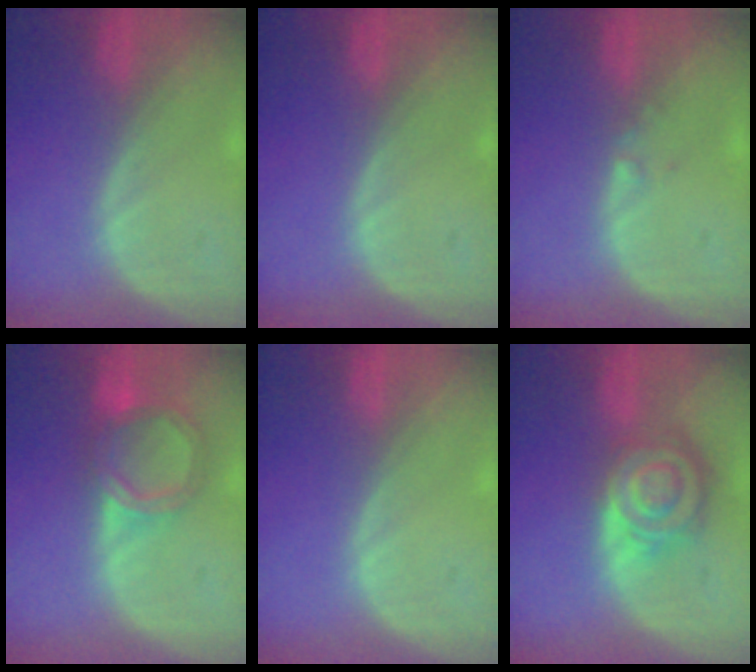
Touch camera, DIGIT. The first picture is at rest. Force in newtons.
{"total": 0.0}
{"total": 0.7, "press": 0.6, "slide": 0.4}
{"total": 6.4, "press": 5.7, "slide": 2.9}
{"total": 0.0}
{"total": 8.5, "press": 7.3, "slide": 4.4}